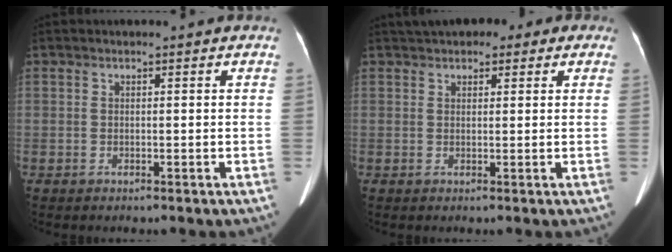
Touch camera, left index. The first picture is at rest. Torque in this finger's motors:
{"motor_torque": [1.02, -1.12, 0.05, -0.07]}